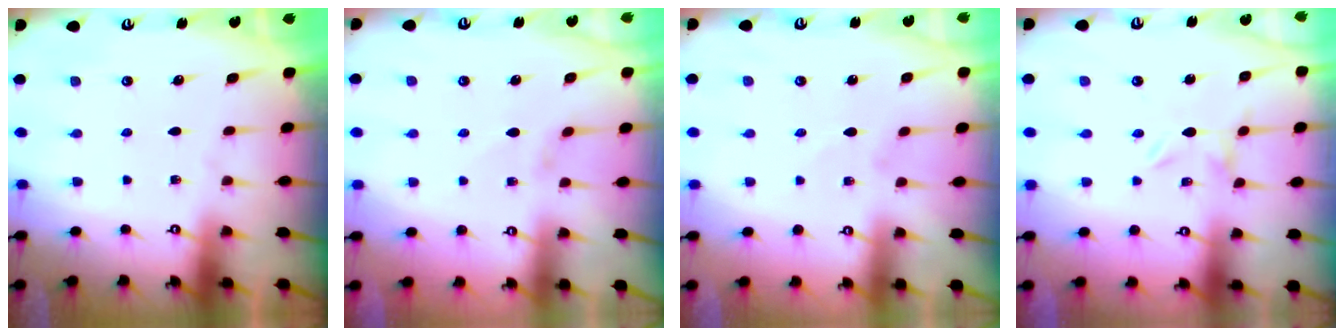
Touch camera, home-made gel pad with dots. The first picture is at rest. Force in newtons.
{"total": 1.7, "press": 1.6, "slide": 0.4}
{"total": 1.2, "press": 1.2, "slide": 0.1}
{"total": 0.5, "press": 0.5, "slide": 0.0}